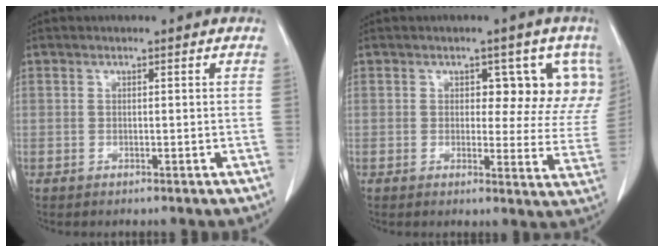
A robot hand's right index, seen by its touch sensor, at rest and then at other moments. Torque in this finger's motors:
{"motor_torque": [0.32, 0.08, 0.32, 0.03]}